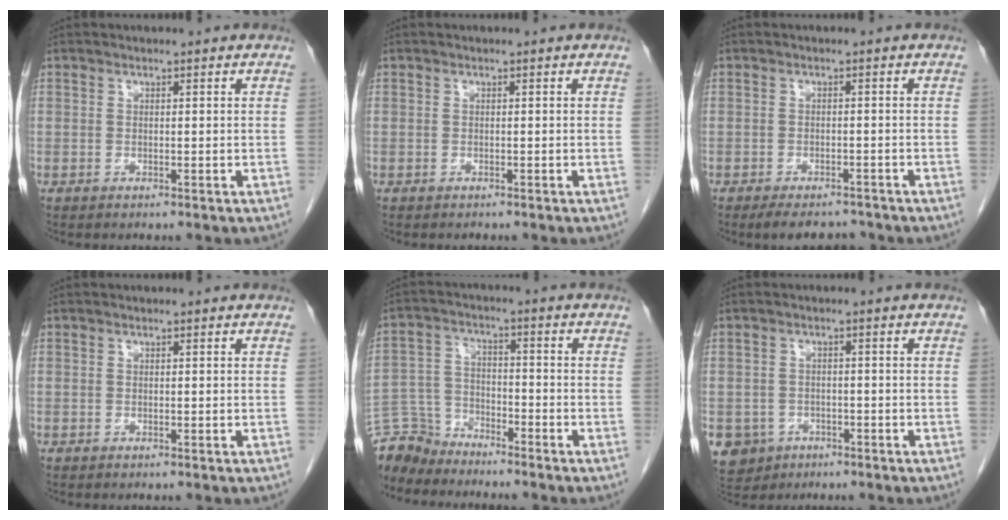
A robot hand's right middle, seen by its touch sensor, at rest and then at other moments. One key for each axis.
{"total": 0.0}
{"total": 5.3, "fx": -4.6, "fy": 1.8, "fz": 1.9, "tx": -0.024, "ty": -0.007, "tz": -0.066}
{"total": 0.0}
{"total": 7.2, "fx": -7.0, "fy": 1.8, "fz": -0.3, "tx": 0.002, "ty": 0.004, "tz": -0.139}
{"total": 6.4, "fx": -3.3, "fy": 5.4, "fz": 1.1, "tx": -0.024, "ty": 0.004, "tz": -0.046}